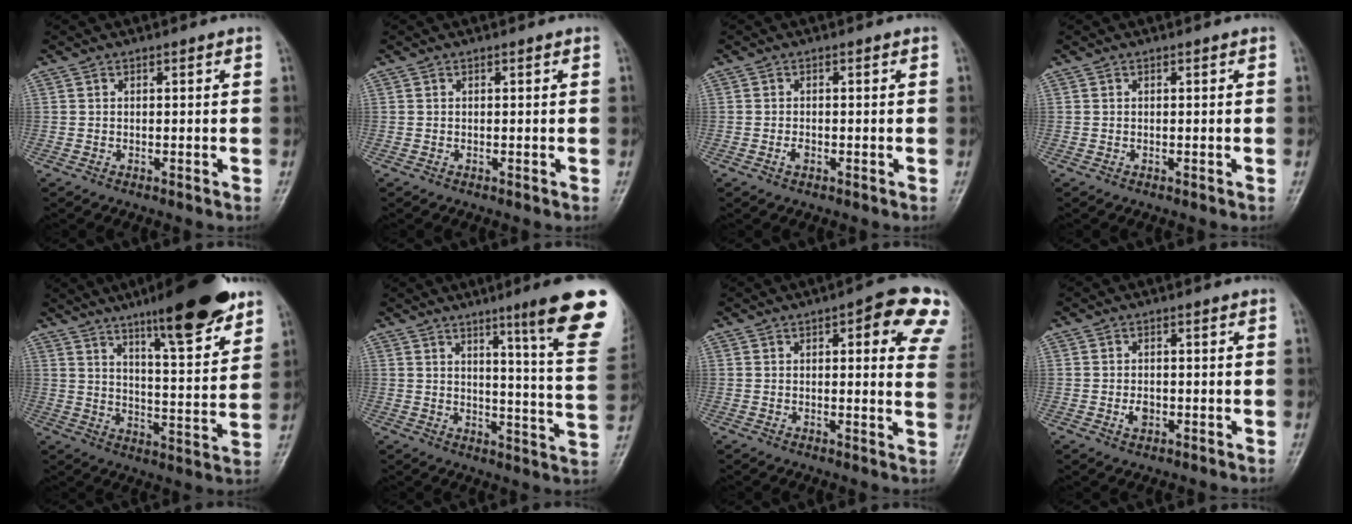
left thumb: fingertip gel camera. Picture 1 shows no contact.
{"total": 0.0}
{"total": 1.1, "force": [-0.4, 0.6, 0.8], "torque": [-0.014, 0.000, -0.007]}
{"total": 0.0}
{"total": 17.0, "force": [11.5, 3.3, 12.1], "torque": [-0.153, -0.063, 0.176]}
{"total": 17.1, "force": [10.1, 0.6, 13.8], "torque": [-0.157, -0.061, 0.125]}
{"total": 13.3, "force": [5.9, 4.1, 11.2], "torque": [-0.098, -0.017, 0.055]}
{"total": 2.0, "force": [-0.4, 1.5, 1.4], "torque": [-0.018, 0.001, -0.005]}